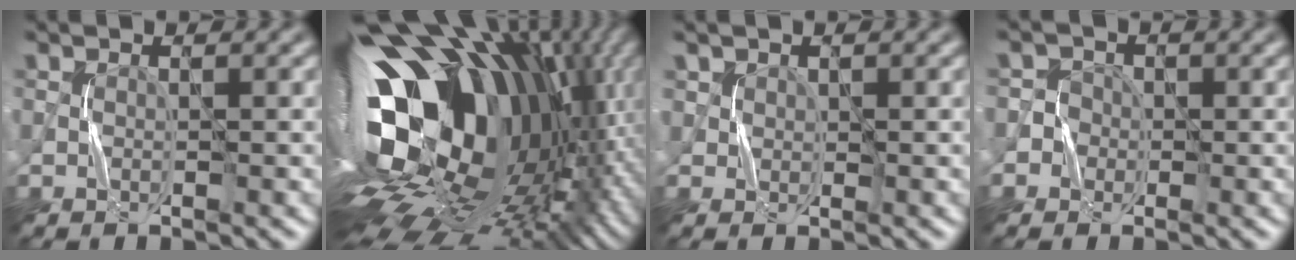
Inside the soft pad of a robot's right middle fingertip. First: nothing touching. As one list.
[{"total": 21.7, "force": [0.4, 14.1, 16.5], "torque": [-0.288, -0.050, 0.025]}, {"total": 1.2, "force": [0.6, 1.1, 0.2], "torque": [-0.001, -0.003, 0.012]}, {"total": 2.6, "force": [-0.9, 2.5, 0.3], "torque": [0.019, 0.012, -0.031]}]